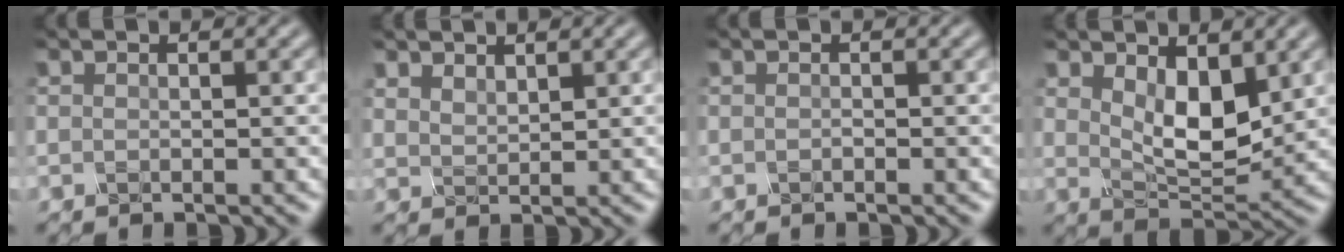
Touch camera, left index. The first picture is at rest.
{"total": 1.4, "force": [1.4, 0.1, -0.1], "torque": [-0.004, 0.004, 0.044]}
{"total": 0.8, "force": [-0.6, -0.3, -0.3], "torque": [-0.002, -0.001, -0.003]}
{"total": 4.7, "force": [1.5, 2.2, 3.9], "torque": [-0.078, -0.009, 0.044]}